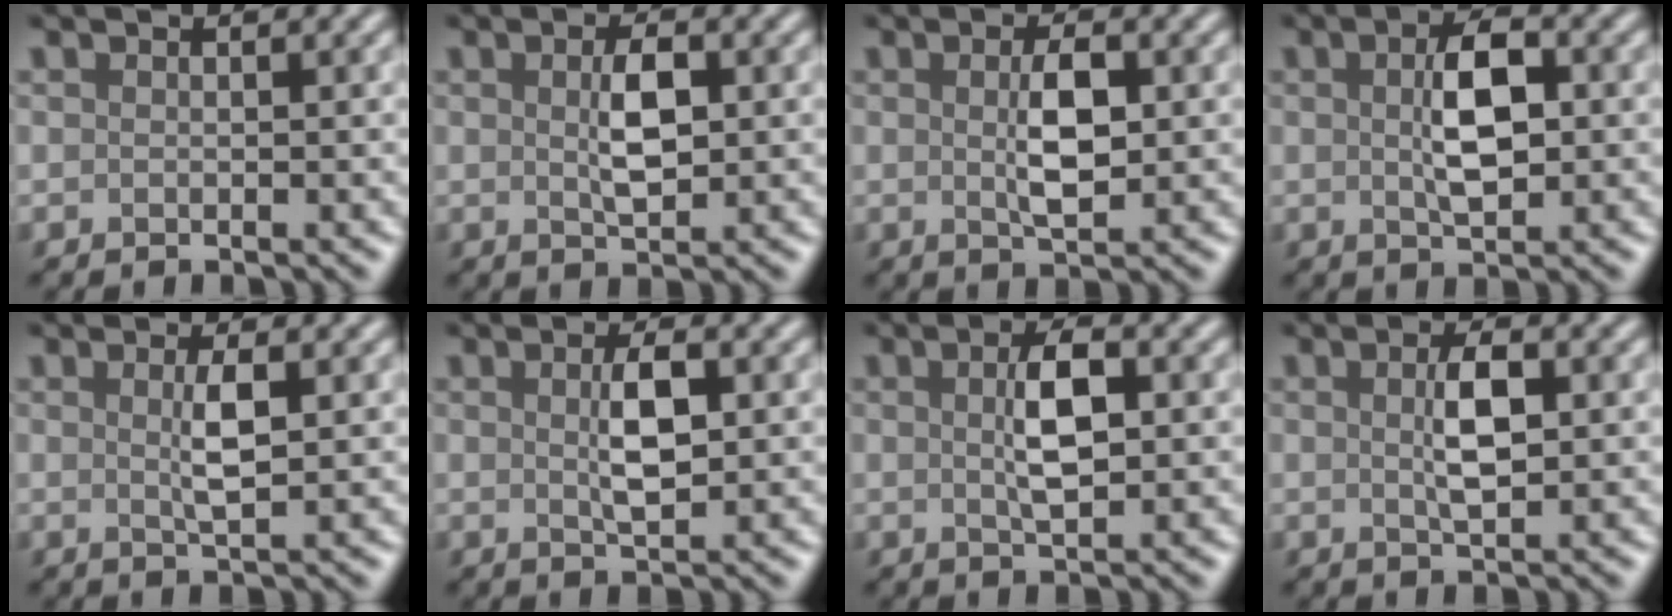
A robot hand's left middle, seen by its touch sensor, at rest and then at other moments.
{"total": 3.1, "force": [0.4, 1.3, 2.8], "torque": [-0.057, 0.000, 0.009]}
{"total": 3.4, "force": [0.2, 1.3, 3.1], "torque": [-0.063, -0.001, 0.006]}
{"total": 4.5, "force": [0.4, 2.0, 4.0], "torque": [-0.080, 0.004, 0.007]}
{"total": 2.3, "force": [0.4, 0.4, 2.2], "torque": [-0.042, 0.001, 0.008]}
{"total": 3.2, "force": [0.4, 1.1, 3.0], "torque": [-0.061, -0.001, 0.009]}
{"total": 3.7, "force": [0.4, 1.3, 3.4], "torque": [-0.070, 0.003, 0.007]}
{"total": 3.1, "force": [0.4, 1.0, 2.9], "torque": [-0.060, 0.001, 0.008]}